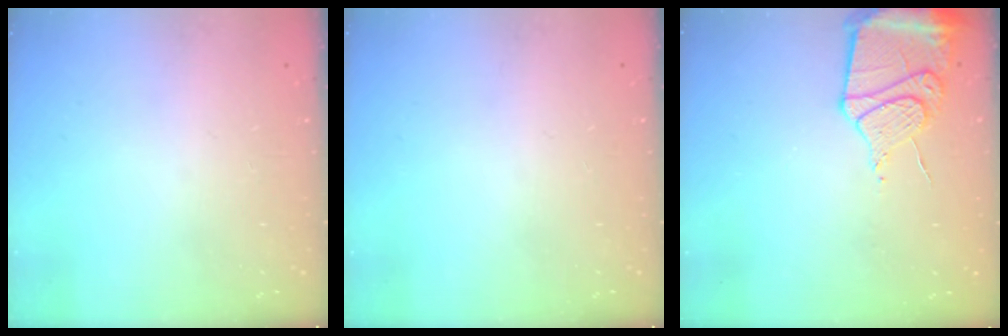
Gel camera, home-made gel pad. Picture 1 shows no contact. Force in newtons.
{"total": 0.0}
{"total": 13.2, "press": 13.1, "slide": 1.7}